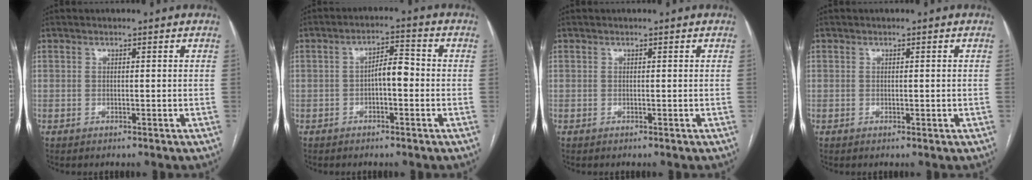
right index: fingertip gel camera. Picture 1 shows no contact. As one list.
[{"total": 4.4, "force": [-0.8, 1.5, 4.0], "torque": [-0.064, 0.018, -0.013]}, {"total": 0.0}, {"total": 0.6, "force": [0.0, 0.4, 0.5], "torque": [-0.009, 0.001, 0.004]}]